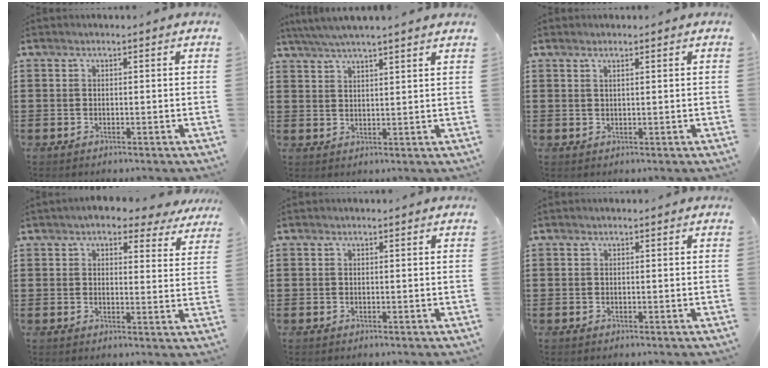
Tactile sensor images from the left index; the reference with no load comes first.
{"total": 4.2, "force": [3.8, -0.5, 1.7], "torque": [-0.043, -0.011, 0.069]}
{"total": 0.9, "force": [0.6, 0.0, 0.7], "torque": [-0.014, -0.001, 0.011]}
{"total": 4.8, "force": [4.2, 1.4, 1.9], "torque": [-0.045, -0.009, 0.074]}
{"total": 0.0}
{"total": 0.0}